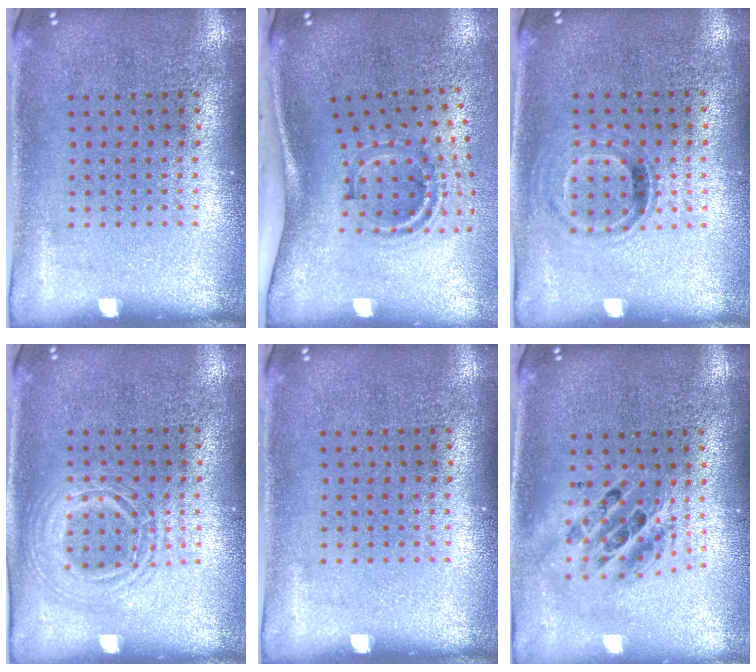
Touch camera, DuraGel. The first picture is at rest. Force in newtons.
{"total": 1.6, "press": 1.1, "slide": 1.1}
{"total": 0.9, "press": 0.8, "slide": 0.4}
{"total": 1.3, "press": 1.3, "slide": 0.1}
{"total": 0.0}
{"total": 1.8, "press": 1.4, "slide": 1.1}